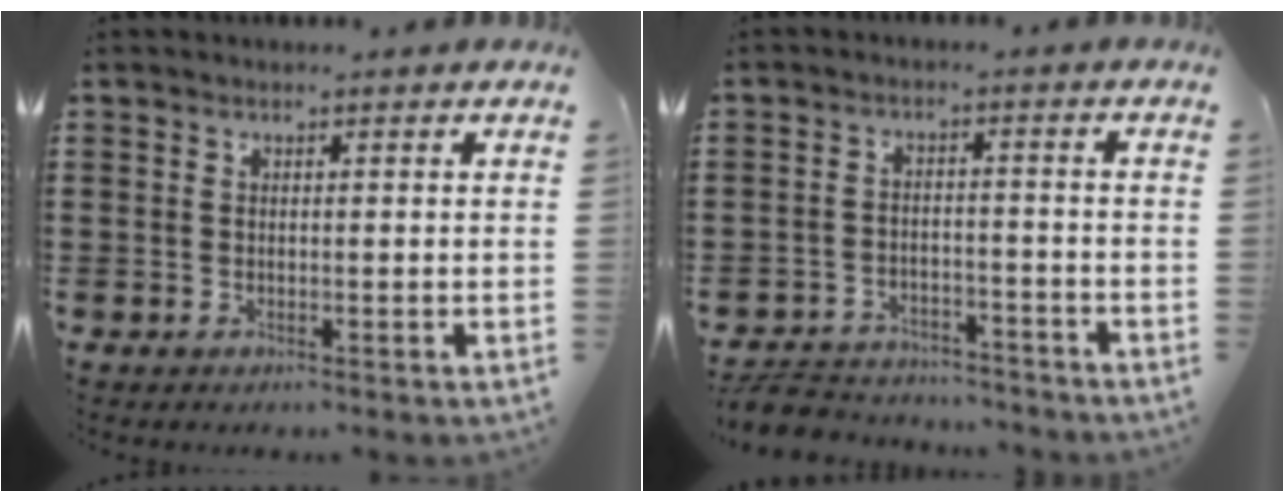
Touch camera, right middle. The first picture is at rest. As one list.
[{"total": 4.9, "force": [-4.8, 0.8, 0.6], "torque": [-0.021, 0.002, -0.099]}]